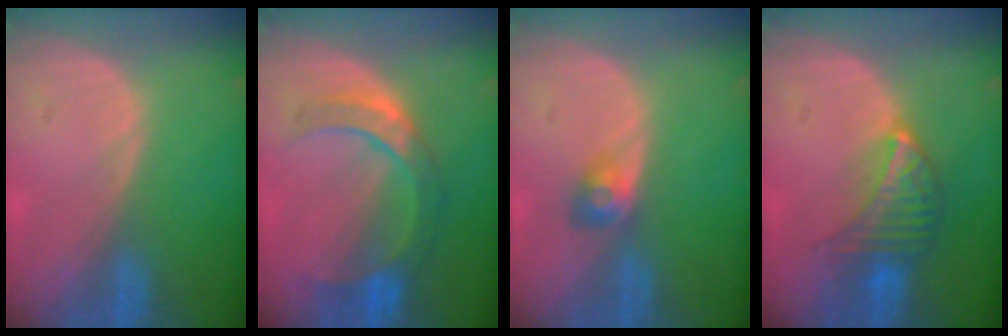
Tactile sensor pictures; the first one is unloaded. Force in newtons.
{"total": 7.0, "press": 7.0, "slide": 0.9}
{"total": 3.0, "press": 2.6, "slide": 1.4}
{"total": 7.1, "press": 6.5, "slide": 3.0}